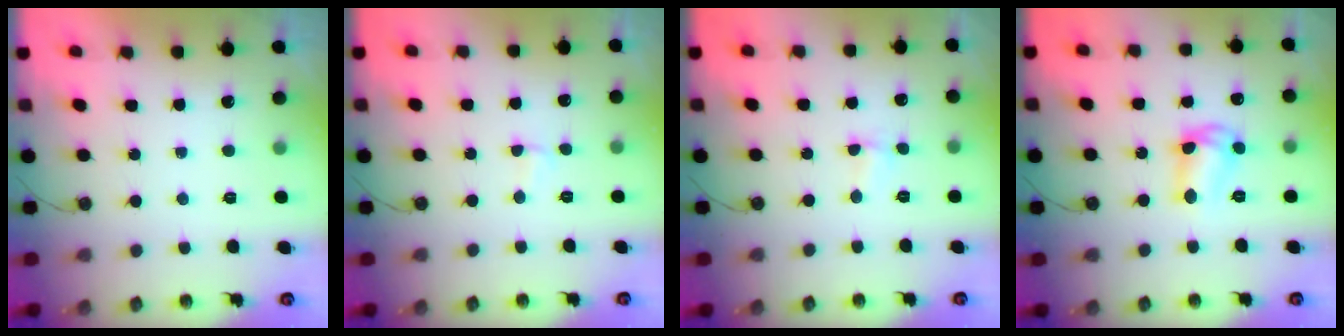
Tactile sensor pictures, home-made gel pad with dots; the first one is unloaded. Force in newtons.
{"total": 3.7, "press": 1.9, "slide": 3.2}
{"total": 2.8, "press": 1.1, "slide": 2.5}
{"total": 9.7, "press": 9.7, "slide": 0.7}